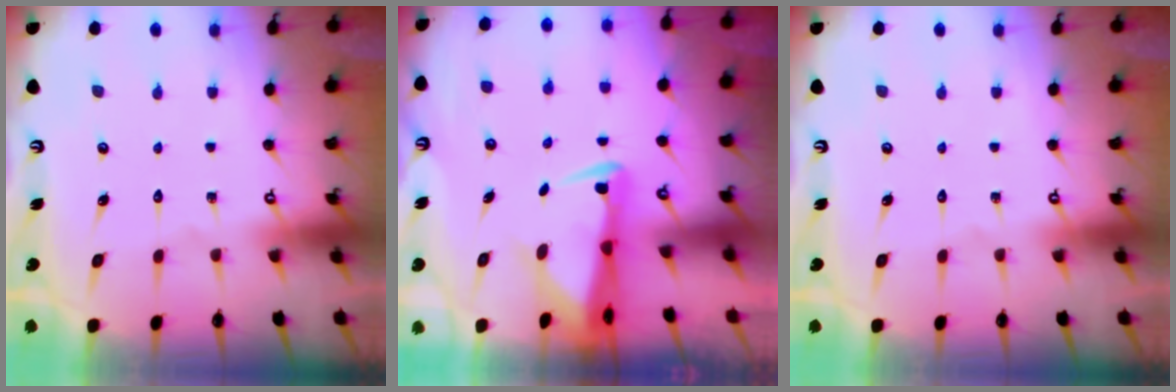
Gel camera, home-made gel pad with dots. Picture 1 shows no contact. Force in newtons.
{"total": 3.2, "press": 3.1, "slide": 0.6}
{"total": 0.0}